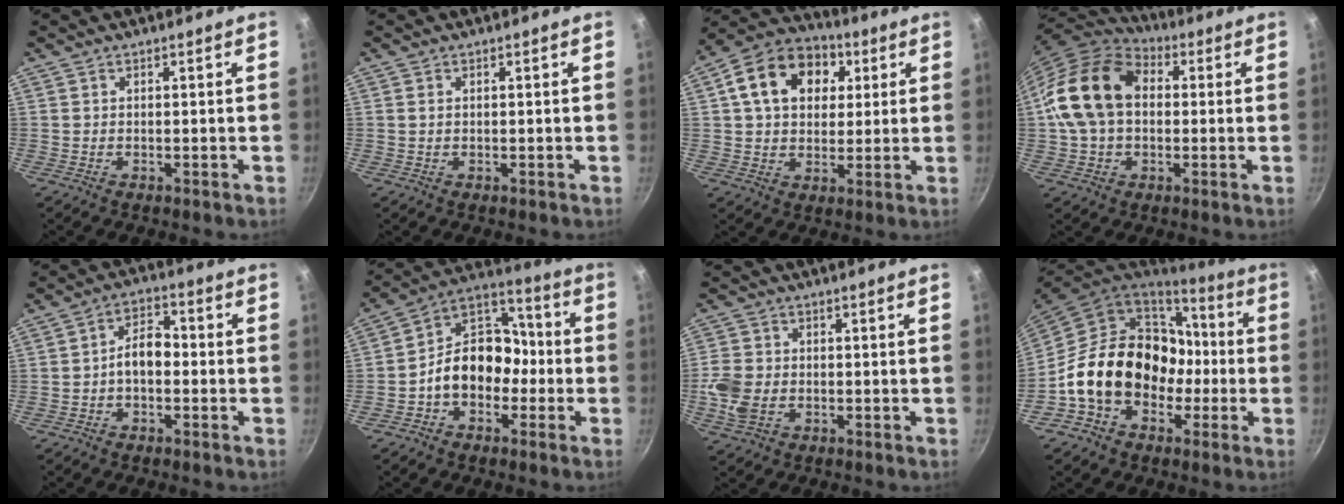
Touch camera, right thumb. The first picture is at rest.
{"total": 0.8, "force": [0.2, 0.6, 0.6], "torque": [-0.011, 0.002, 0.003]}
{"total": 16.4, "force": [4.8, 12.0, 10.0], "torque": [-0.150, 0.018, 0.065]}
{"total": 17.4, "force": [1.5, 12.5, 12.0], "torque": [-0.202, 0.031, 0.015]}
{"total": 6.2, "force": [-1.0, 3.9, 4.8], "torque": [-0.056, 0.028, -0.026]}
{"total": 13.8, "force": [-3.2, 10.5, 8.3], "torque": [-0.077, 0.060, -0.072]}
{"total": 6.9, "force": [-1.5, 5.2, 4.3], "torque": [-0.091, 0.007, -0.031]}
{"total": 20.3, "force": [-2.9, 15.9, 12.3], "torque": [-0.168, 0.061, -0.039]}